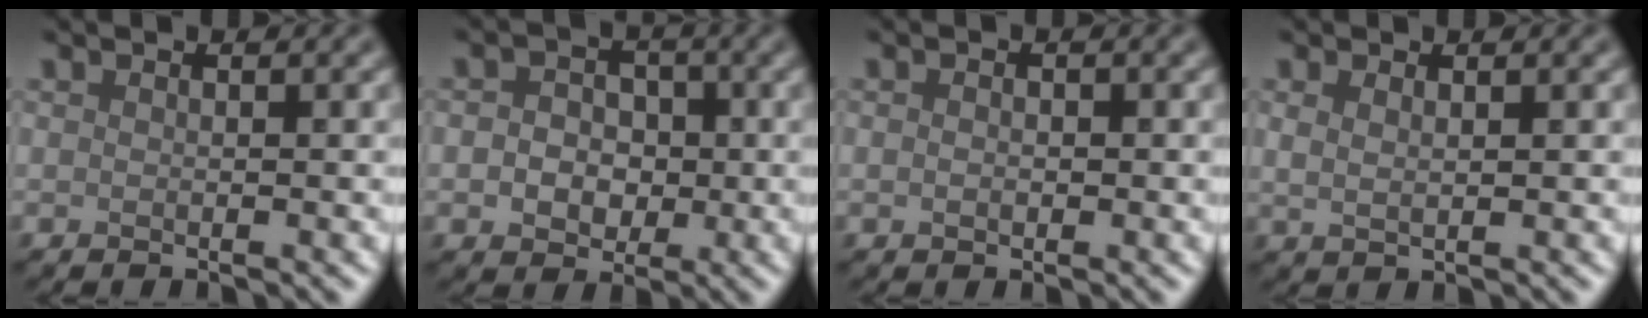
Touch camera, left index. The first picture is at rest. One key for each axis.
{"total": 3.8, "fx": -0.3, "fy": 3.3, "fz": 2.0, "tx": -0.016, "ty": 0.003, "tz": -0.021}
{"total": 0.8, "fx": 0.0, "fy": 0.6, "fz": 0.6, "tx": -0.011, "ty": -0.001, "tz": -0.002}
{"total": 1.3, "fx": 0.7, "fy": 0.5, "fz": 0.9, "tx": -0.019, "ty": -0.005, "tz": 0.017}